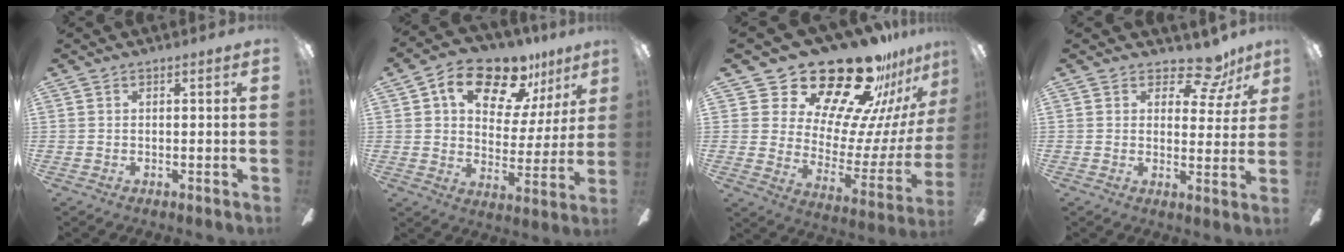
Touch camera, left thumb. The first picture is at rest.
{"total": 16.5, "force": [10.7, 8.3, 9.4], "torque": [-0.152, -0.053, 0.183]}
{"total": 27.8, "force": [22.3, 11.0, 12.5], "torque": [-0.184, -0.172, 0.397]}
{"total": 9.4, "force": [7.2, 4.1, 4.4], "torque": [-0.055, -0.048, 0.128]}